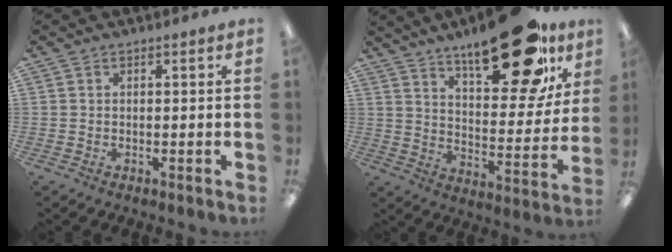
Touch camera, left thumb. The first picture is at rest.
{"total": 24.5, "force": [16.3, 9.4, 15.7], "torque": [-0.215, -0.096, 0.264]}